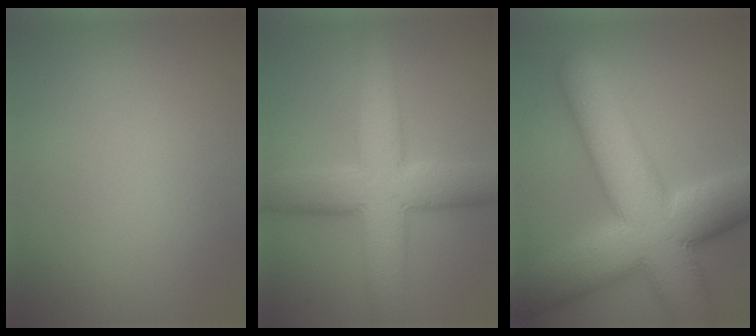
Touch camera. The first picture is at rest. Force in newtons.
{"total": 8.9, "press": 8.9, "slide": 0.2}
{"total": 14.7, "press": 14.7, "slide": 0.4}